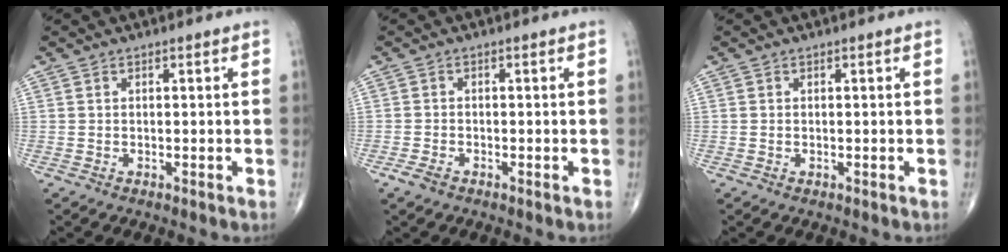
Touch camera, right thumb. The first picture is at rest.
{"total": 2.0, "force": [-1.2, 1.0, 1.1], "torque": [-0.030, 0.002, -0.024]}
{"total": 0.0}